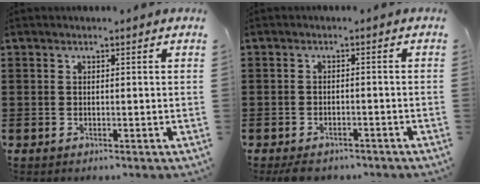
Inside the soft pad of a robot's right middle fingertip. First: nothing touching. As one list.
[{"total": 2.0, "force": [-1.8, 0.6, 0.4], "torque": [-0.011, 0.002, -0.038]}]